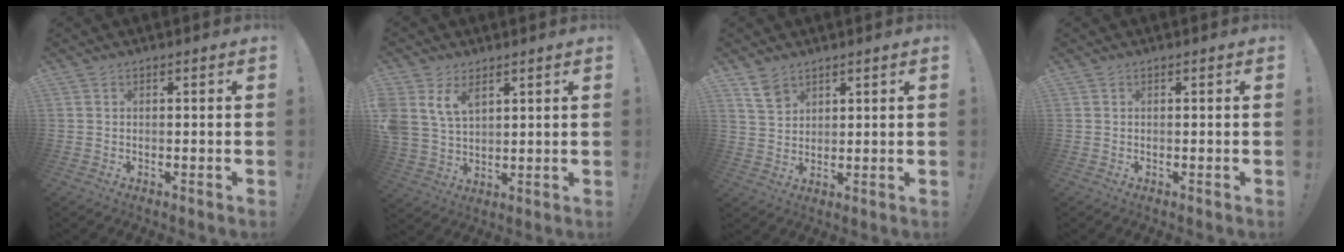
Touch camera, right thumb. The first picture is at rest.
{"total": 8.6, "force": [5.1, 5.5, 4.3], "torque": [-0.089, -0.024, 0.102]}
{"total": 5.5, "force": [4.1, 3.1, 2.0], "torque": [-0.033, -0.021, 0.078]}
{"total": 0.0}